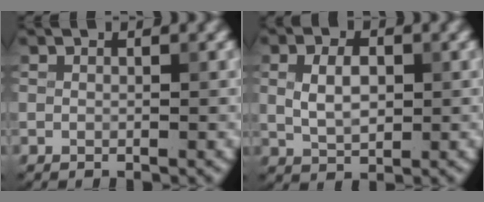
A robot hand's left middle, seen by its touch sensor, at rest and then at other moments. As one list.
[{"total": 3.5, "force": [0.5, 2.2, 2.7], "torque": [-0.058, 0.002, 0.012]}]